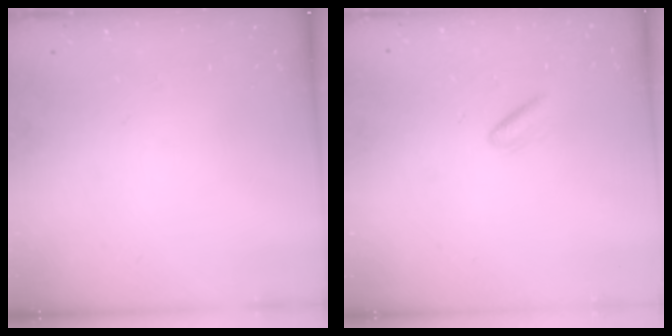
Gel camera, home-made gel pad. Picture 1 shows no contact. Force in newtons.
{"total": 2.7, "press": 2.5, "slide": 1.0}